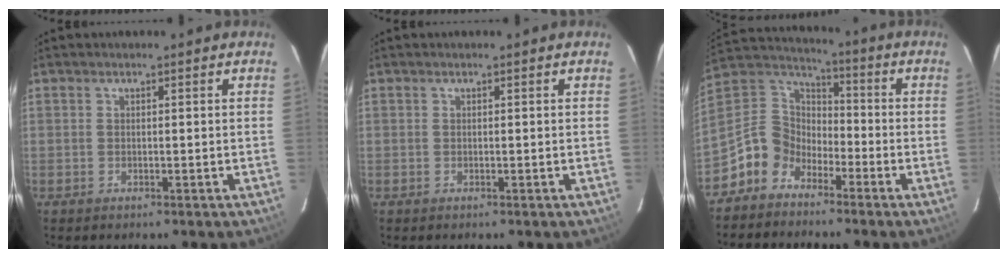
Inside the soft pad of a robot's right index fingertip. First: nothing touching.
{"total": 0.0}
{"total": 9.8, "force": [-6.6, 7.0, 2.0], "torque": [-0.064, 0.040, -0.145]}